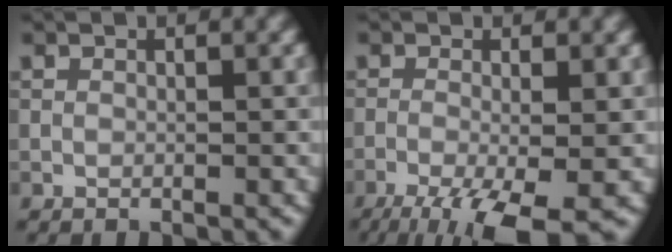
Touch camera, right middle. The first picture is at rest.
{"total": 8.0, "force": [-4.3, 2.2, 6.3], "torque": [-0.113, -0.017, -0.071]}